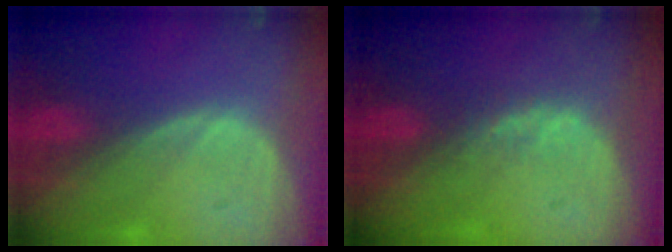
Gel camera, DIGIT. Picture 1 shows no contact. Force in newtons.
{"total": 2.1, "press": 1.7, "slide": 1.2}